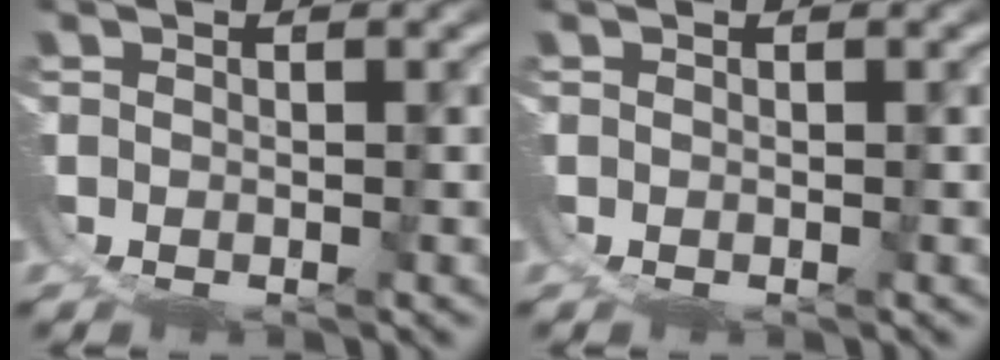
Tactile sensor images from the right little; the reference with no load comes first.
{"total": 0.0}